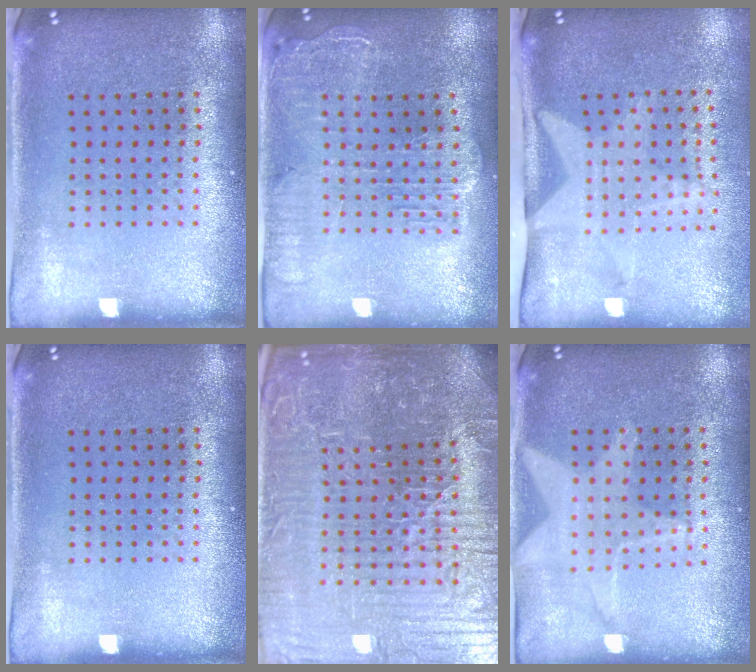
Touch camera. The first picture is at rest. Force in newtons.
{"total": 2.2, "press": 2.0, "slide": 1.0}
{"total": 2.0, "press": 1.5, "slide": 1.3}
{"total": 0.0}
{"total": 6.6, "press": 6.1, "slide": 2.5}
{"total": 1.2, "press": 1.2, "slide": 0.2}